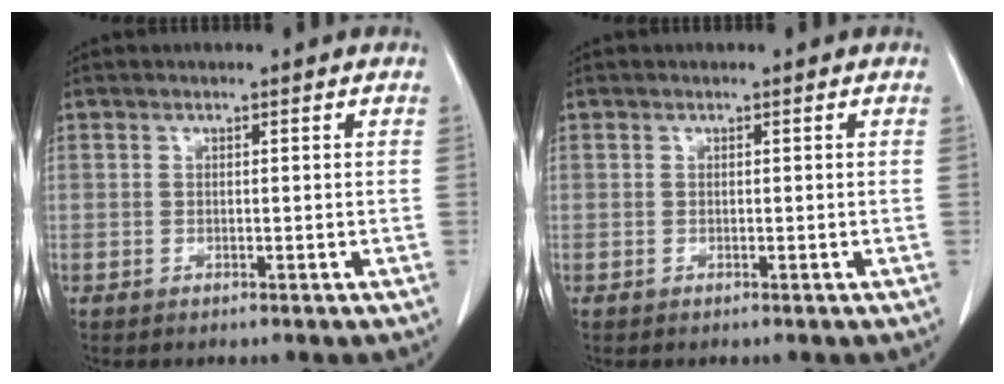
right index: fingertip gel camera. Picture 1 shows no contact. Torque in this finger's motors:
{"motor_torque": [0.00, 0.00, 0.00, 0.00]}